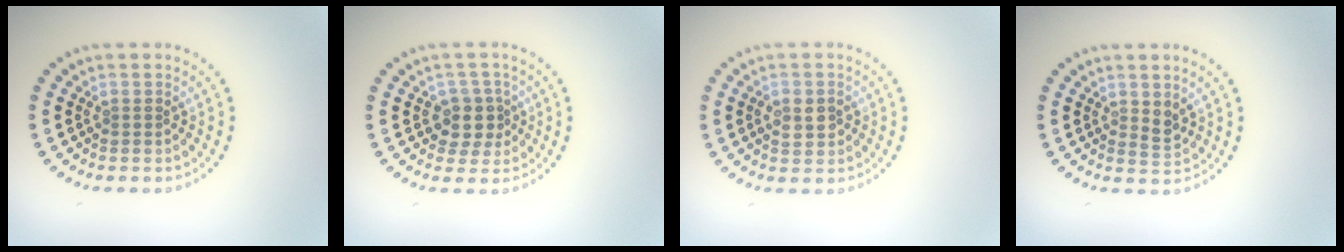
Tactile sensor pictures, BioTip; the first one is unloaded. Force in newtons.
{"total": 2.6, "press": 2.3, "slide": 1.2}
{"total": 2.2, "press": 2.2, "slide": 0.1}
{"total": 1.3, "press": 1.1, "slide": 0.6}